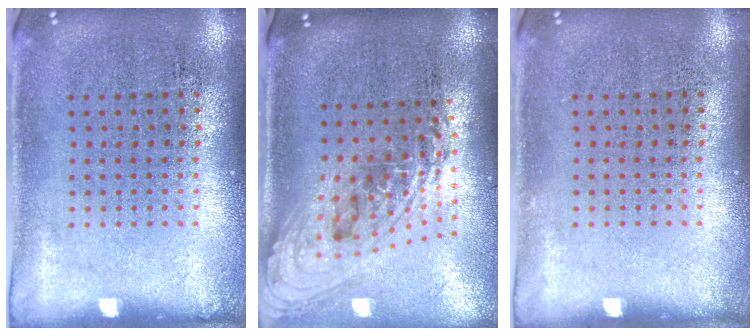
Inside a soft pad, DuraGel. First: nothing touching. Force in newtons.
{"total": 2.4, "press": 1.7, "slide": 1.7}
{"total": 0.0}